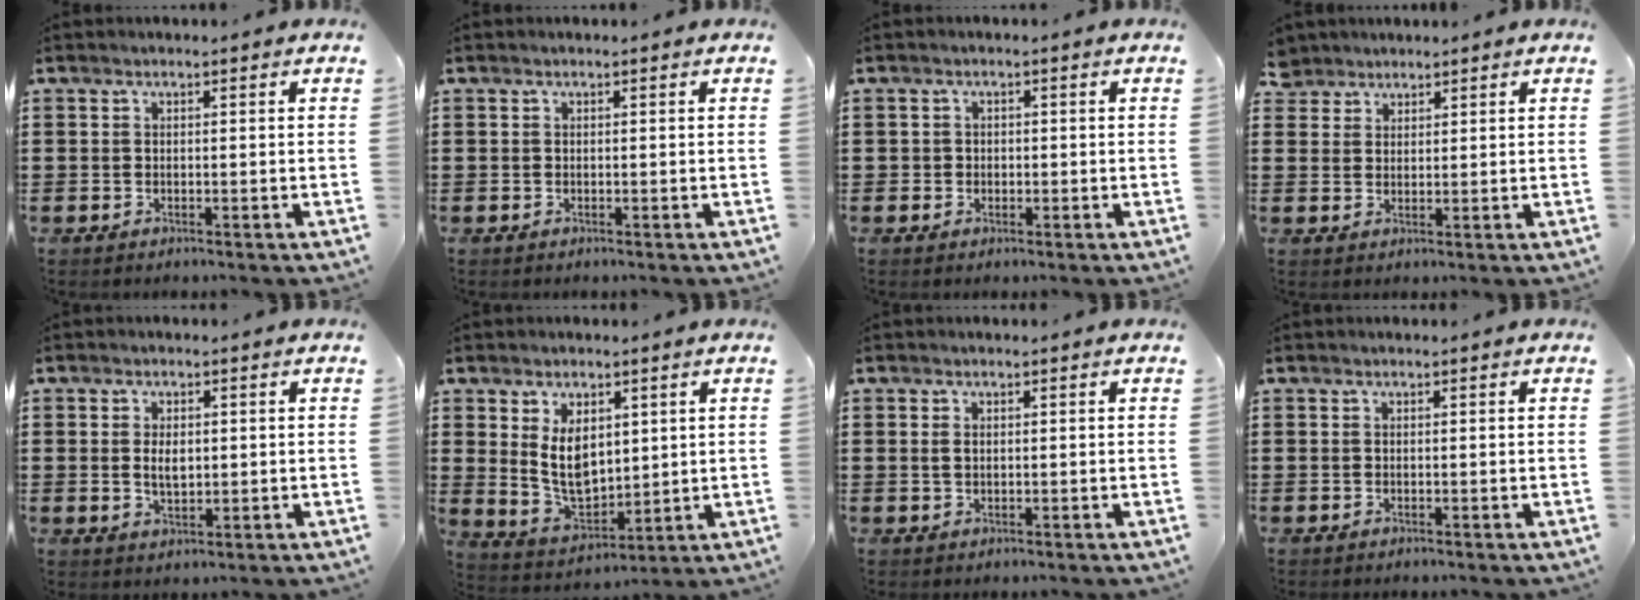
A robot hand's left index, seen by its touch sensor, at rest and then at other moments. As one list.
[{"total": 0.0}, {"total": 1.1, "force": [-0.1, 1.1, 0.1], "torque": [-0.008, 0.004, -0.004]}, {"total": 3.0, "force": [2.5, 1.6, -0.1], "torque": [-0.011, 0.004, 0.050]}, {"total": 3.1, "force": [0.2, 1.7, 2.5], "torque": [-0.044, 0.003, 0.001]}, {"total": 7.7, "force": [2.8, 4.9, 5.2], "torque": [-0.101, -0.007, 0.052]}, {"total": 1.3, "force": [0.2, 0.7, 1.1], "torque": [-0.023, 0.004, 0.002]}, {"total": 0.0}]